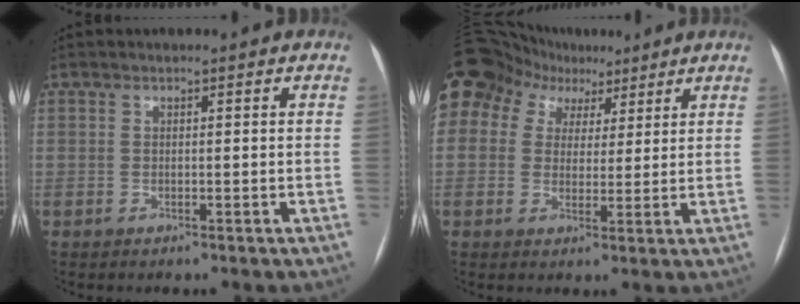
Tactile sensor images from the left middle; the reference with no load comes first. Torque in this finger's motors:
{"motor_torque": [1.33, -0.80, 1.06, 0.21]}